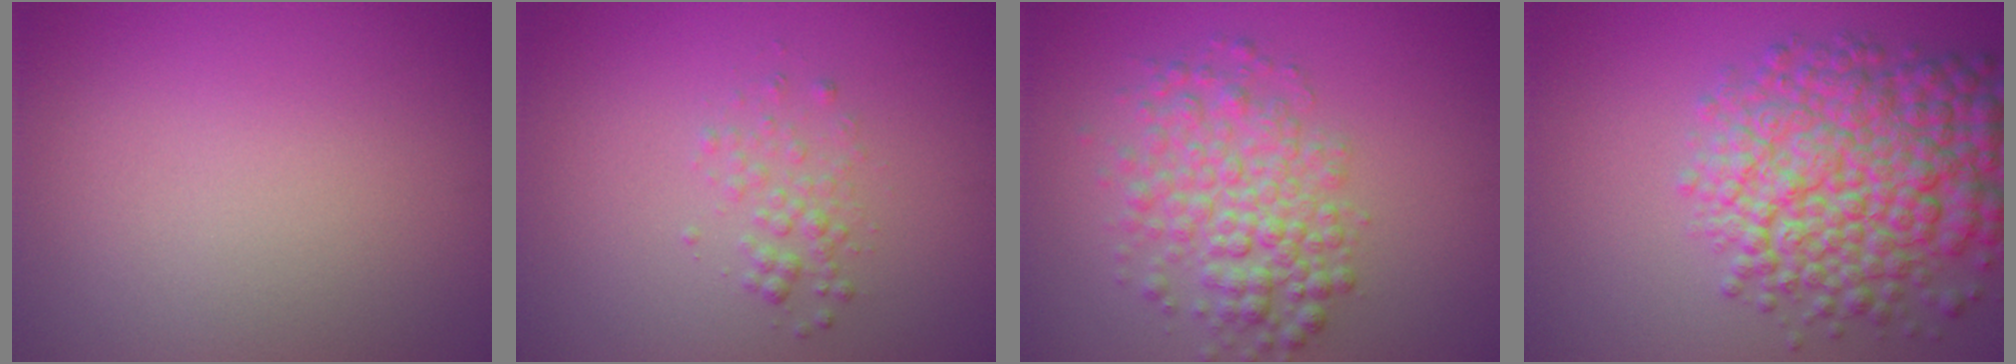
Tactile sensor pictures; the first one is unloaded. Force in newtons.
{"total": 1.5, "press": 1.5, "slide": 0.1}
{"total": 4.9, "press": 4.9, "slide": 0.2}
{"total": 9.9, "press": 9.9, "slide": 0.3}